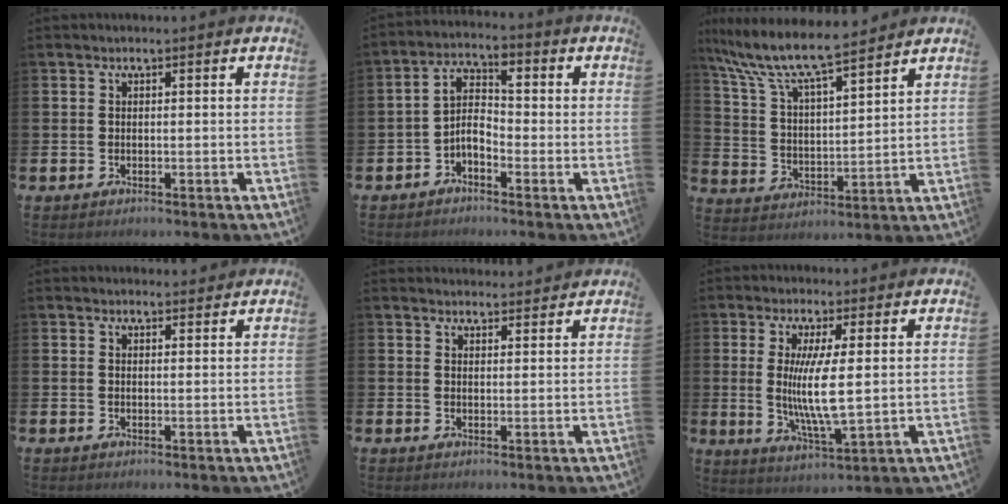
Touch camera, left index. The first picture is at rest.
{"total": 3.8, "force": [-1.3, 2.1, 2.9], "torque": [-0.064, 0.008, -0.028]}
{"total": 9.4, "force": [8.5, 1.1, 3.7], "torque": [-0.114, -0.052, 0.149]}
{"total": 1.4, "force": [1.3, 0.3, -0.1], "torque": [0.016, -0.007, 0.021]}
{"total": 2.5, "force": [2.5, 0.4, -0.2], "torque": [0.007, -0.015, 0.044]}
{"total": 7.6, "force": [1.3, 1.5, 7.3], "torque": [-0.130, -0.018, 0.017]}